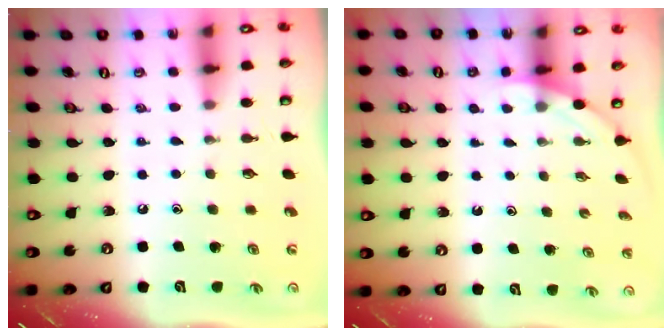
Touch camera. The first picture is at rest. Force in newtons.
{"total": 1.7, "press": 1.7, "slide": 0.0}